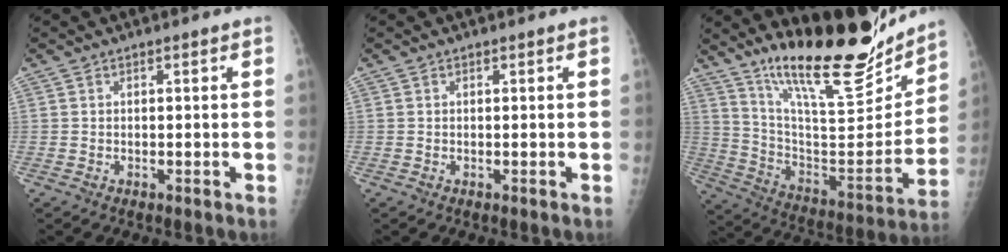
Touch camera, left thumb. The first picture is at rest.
{"total": 0.0}
{"total": 25.2, "force": [19.7, 6.0, 14.6], "torque": [-0.191, -0.115, 0.323]}